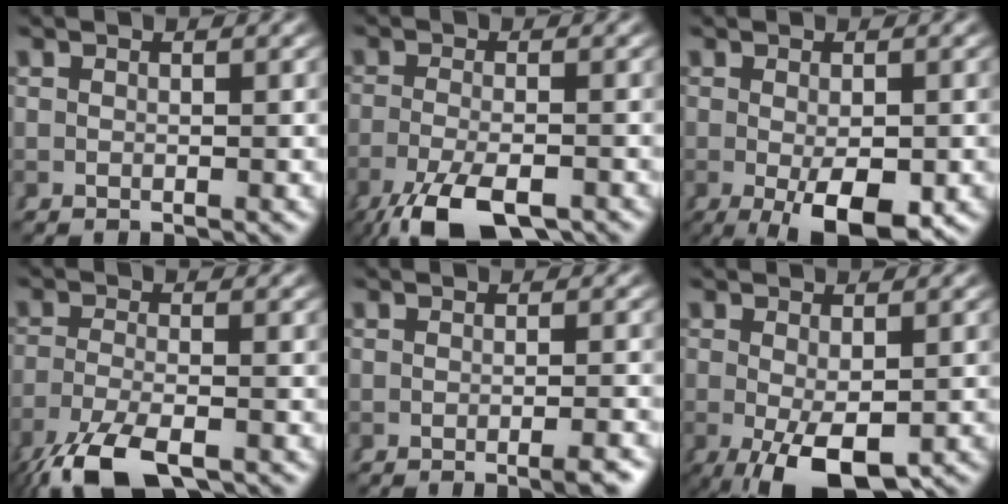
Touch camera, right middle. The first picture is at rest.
{"total": 6.5, "force": [-4.7, 1.8, 4.1], "torque": [-0.074, -0.024, -0.060]}
{"total": 6.9, "force": [-3.1, 2.2, 5.8], "torque": [-0.092, -0.032, -0.026]}
{"total": 5.8, "force": [-4.2, 1.6, 3.6], "torque": [-0.073, -0.025, -0.054]}
{"total": 1.8, "force": [-1.2, -0.2, 1.3], "torque": [-0.013, 0.003, -0.022]}
{"total": 6.5, "force": [-3.5, 2.1, 5.1], "torque": [-0.088, -0.032, -0.033]}